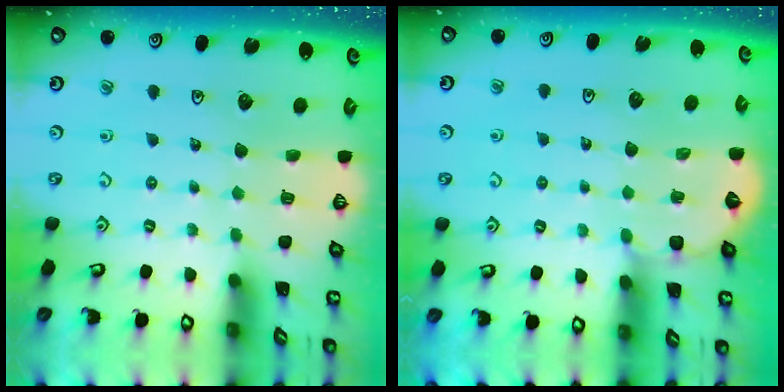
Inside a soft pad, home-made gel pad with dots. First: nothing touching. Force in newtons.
{"total": 4.5, "press": 4.5, "slide": 0.3}